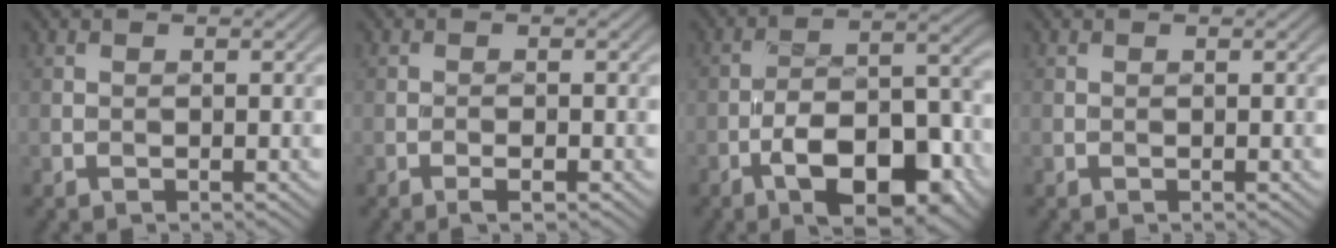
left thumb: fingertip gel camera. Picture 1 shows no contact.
{"total": 1.4, "force": [-1.0, 0.3, 0.9], "torque": [-0.016, -0.003, -0.018]}
{"total": 12.1, "force": [-6.3, 4.7, 9.2], "torque": [-0.141, -0.002, -0.106]}
{"total": 0.0}